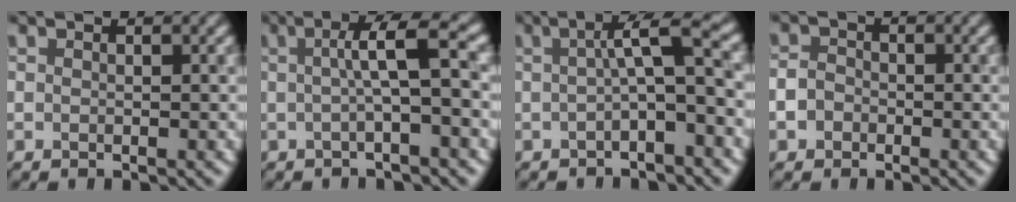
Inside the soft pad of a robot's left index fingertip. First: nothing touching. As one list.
[{"total": 4.0, "force": [0.2, 0.5, 4.0], "torque": [-0.057, 0.012, -0.002]}, {"total": 4.1, "force": [-0.1, 0.6, 4.1], "torque": [-0.059, 0.015, -0.006]}, {"total": 1.6, "force": [-0.7, 1.4, 0.5], "torque": [-0.006, 0.005, -0.019]}]